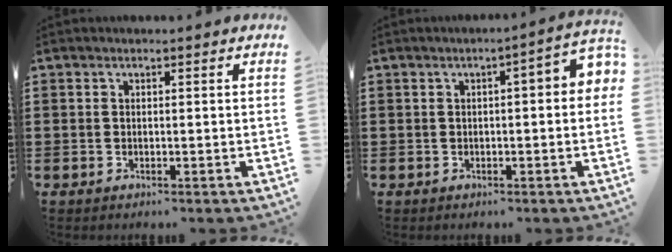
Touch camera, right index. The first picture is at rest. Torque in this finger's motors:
{"motor_torque": [1.38, -0.24, 0.39, 0.05]}